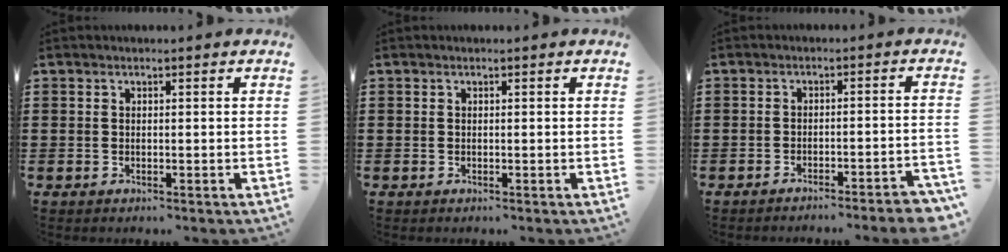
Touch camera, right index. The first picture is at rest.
{"total": 0.0}
{"total": 3.2, "force": [-2.9, -0.4, 1.3], "torque": [-0.022, -0.006, -0.057]}